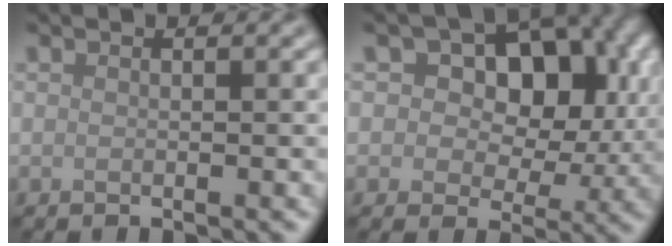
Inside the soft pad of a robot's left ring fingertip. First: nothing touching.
{"total": 11.1, "force": [3.5, 7.3, 7.6], "torque": [-0.087, 0.016, 0.033]}